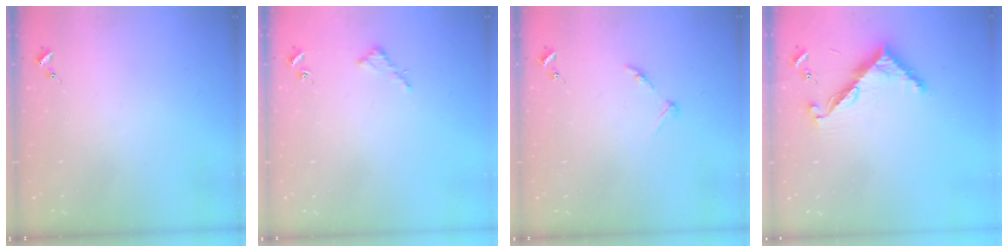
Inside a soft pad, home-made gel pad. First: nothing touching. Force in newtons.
{"total": 2.6, "press": 2.6, "slide": 0.2}
{"total": 5.2, "press": 5.2, "slide": 0.6}
{"total": 8.5, "press": 8.5, "slide": 0.6}